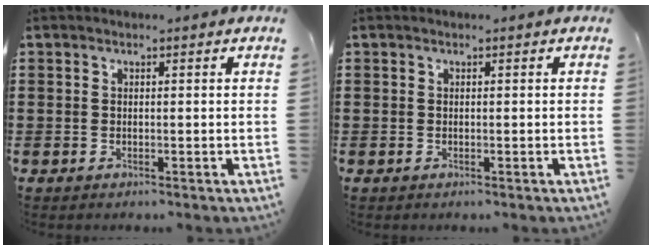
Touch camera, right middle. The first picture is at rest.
{"total": 0.0}